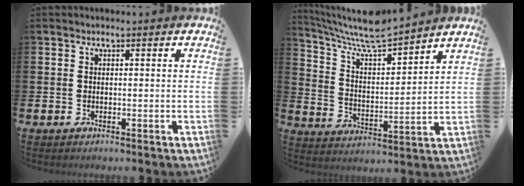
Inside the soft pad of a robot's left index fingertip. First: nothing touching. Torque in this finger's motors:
{"motor_torque": [0.15, -0.32, 0.48, 0.11]}